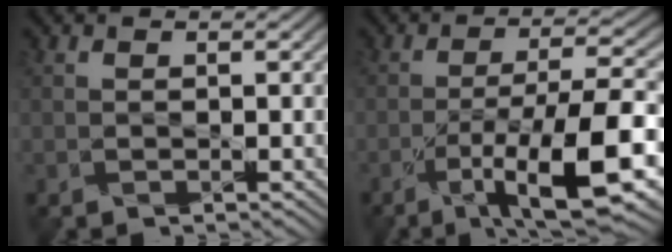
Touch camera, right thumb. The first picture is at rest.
{"total": 13.0, "force": [-6.3, 3.2, 10.9], "torque": [-0.177, -0.006, -0.107]}